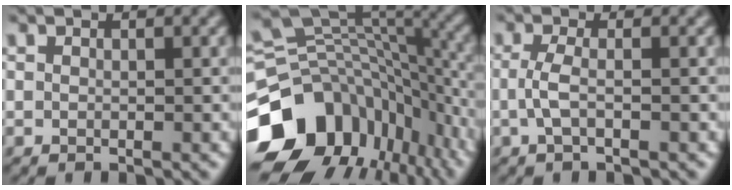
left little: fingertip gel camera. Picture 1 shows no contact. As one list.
[{"total": 15.8, "force": [-7.0, 11.4, 8.5], "torque": [-0.195, -0.019, -0.108]}, {"total": 2.0, "force": [-0.6, 0.5, 1.8], "torque": [-0.047, 0.002, -0.015]}]